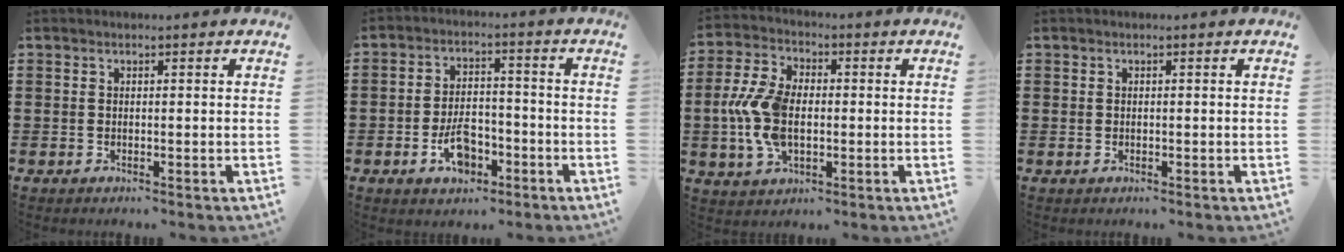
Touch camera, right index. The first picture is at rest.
{"total": 6.4, "force": [-2.9, 3.5, 4.5], "torque": [-0.079, 0.004, -0.056]}
{"total": 9.4, "force": [-1.0, 5.7, 7.4], "torque": [-0.181, 0.001, -0.024]}
{"total": 0.0}